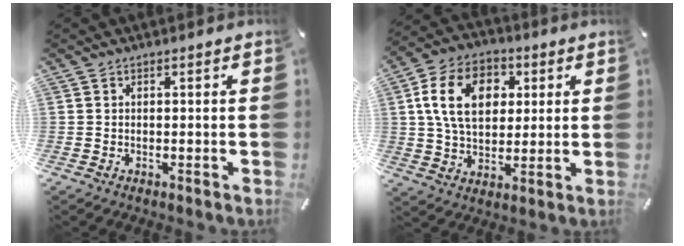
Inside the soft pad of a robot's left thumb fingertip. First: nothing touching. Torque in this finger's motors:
{"motor_torque": [0.29, 1.16, 1.58, -1.19, 0.55]}